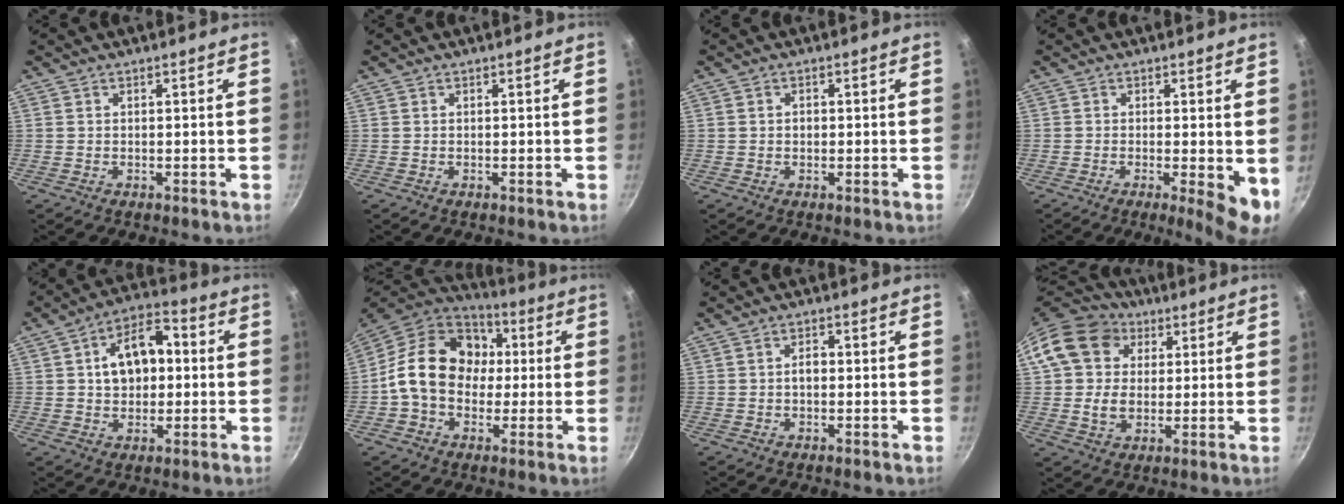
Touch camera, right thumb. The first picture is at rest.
{"total": 0.0}
{"total": 1.1, "force": [0.0, 1.0, 0.6], "torque": [-0.008, 0.005, 0.000]}
{"total": 6.6, "force": [-0.9, 1.6, 6.3], "torque": [-0.079, -0.012, -0.010]}
{"total": 12.5, "force": [1.2, 8.5, 9.1], "torque": [-0.109, 0.025, 0.010]}
{"total": 18.9, "force": [0.9, 14.7, 11.8], "torque": [-0.166, 0.038, 0.000]}
{"total": 2.2, "force": [-0.2, 1.5, 1.7], "torque": [-0.021, 0.008, -0.005]}
{"total": 16.3, "force": [4.4, 13.0, 8.8], "torque": [-0.155, 0.018, 0.067]}